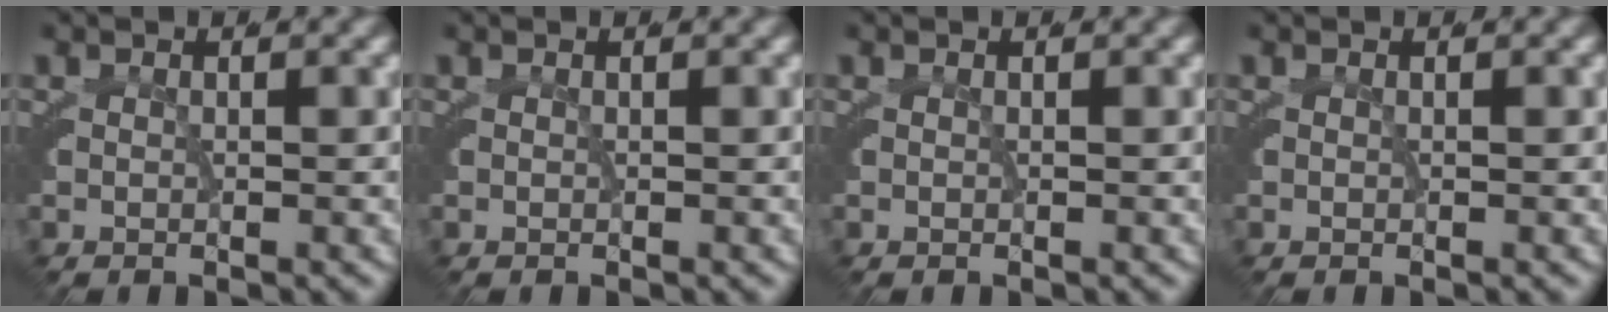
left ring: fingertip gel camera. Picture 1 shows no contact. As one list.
[{"total": 0.0}, {"total": 0.0}, {"total": 0.0}]